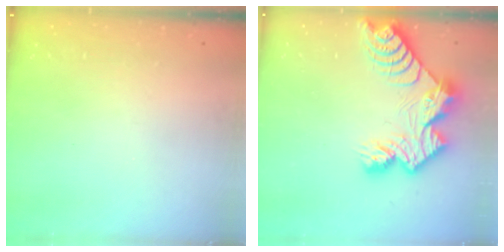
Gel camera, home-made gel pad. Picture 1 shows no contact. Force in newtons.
{"total": 18.7, "press": 18.6, "slide": 1.9}